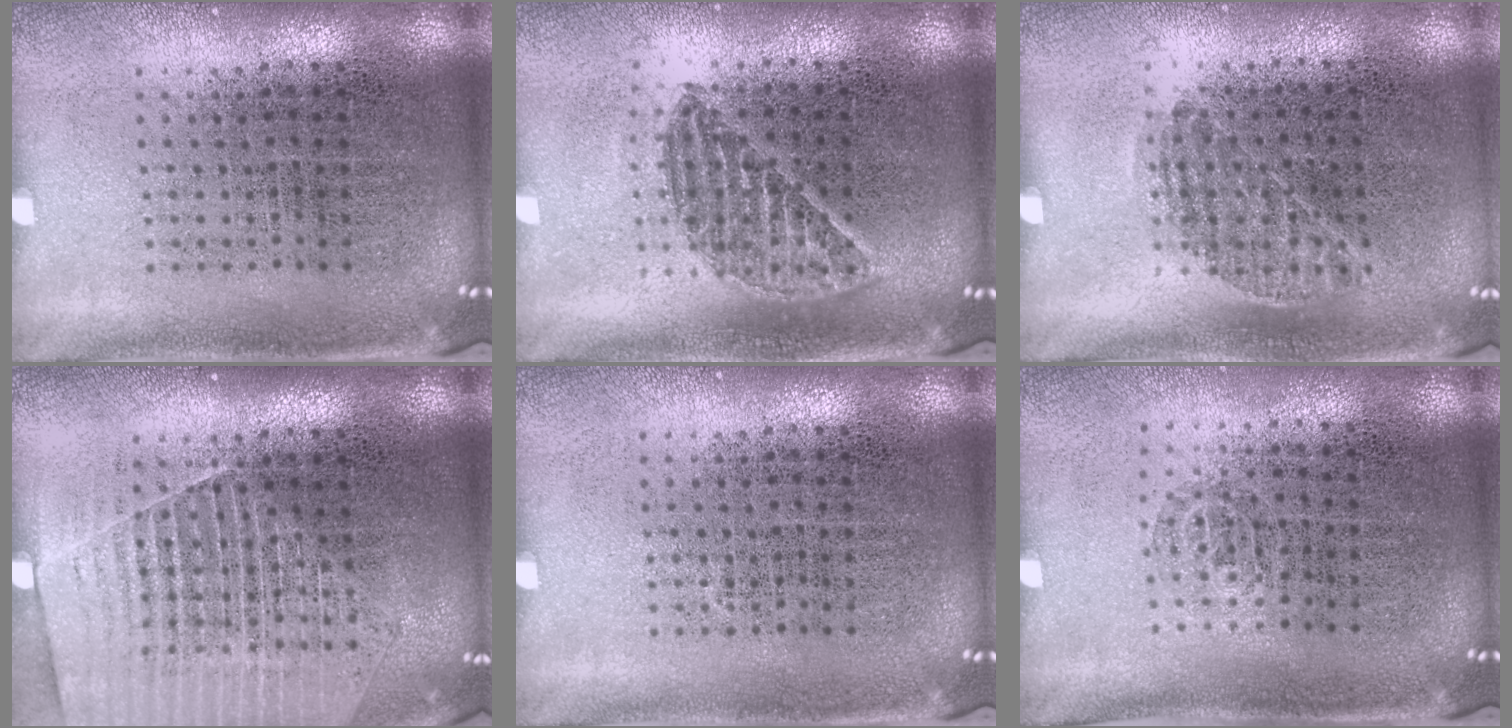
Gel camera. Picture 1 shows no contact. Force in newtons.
{"total": 1.2, "press": 1.1, "slide": 0.5}
{"total": 0.8, "press": 0.6, "slide": 0.5}
{"total": 1.3, "press": 1.3, "slide": 0.3}
{"total": 0.0}
{"total": 0.5, "press": 0.3, "slide": 0.4}